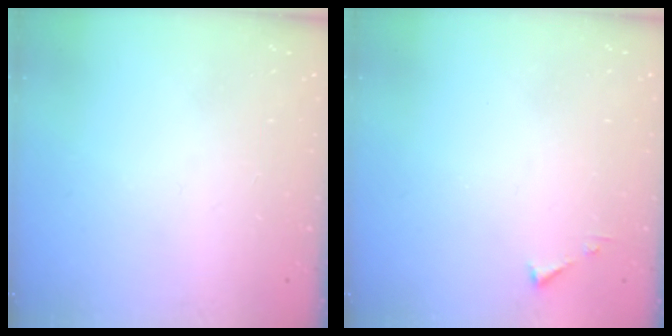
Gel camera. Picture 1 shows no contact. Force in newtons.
{"total": 3.2, "press": 3.2, "slide": 0.4}